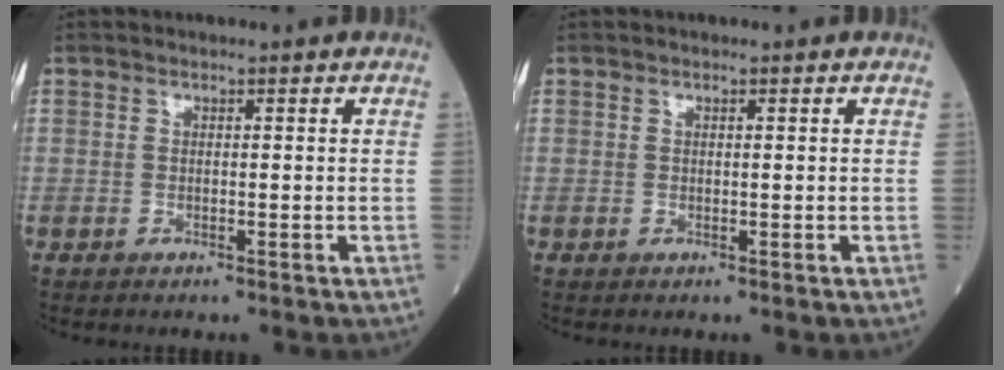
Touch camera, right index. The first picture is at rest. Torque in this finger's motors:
{"motor_torque": [-0.20, -0.02, -0.04, -0.01]}